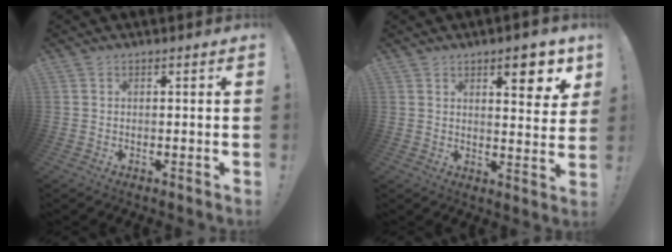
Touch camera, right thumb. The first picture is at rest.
{"total": 8.9, "force": [5.1, 2.4, 6.8], "torque": [-0.075, -0.026, 0.077]}